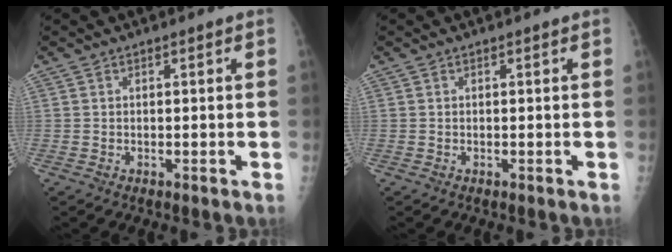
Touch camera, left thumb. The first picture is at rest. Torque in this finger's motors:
{"motor_torque": [-0.01, 0.02, 0.00, 0.00, 0.00]}